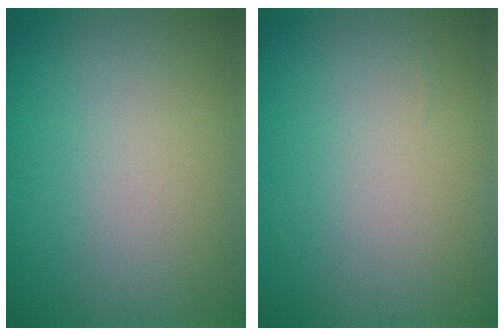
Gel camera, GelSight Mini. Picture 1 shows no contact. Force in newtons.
{"total": 0.0}